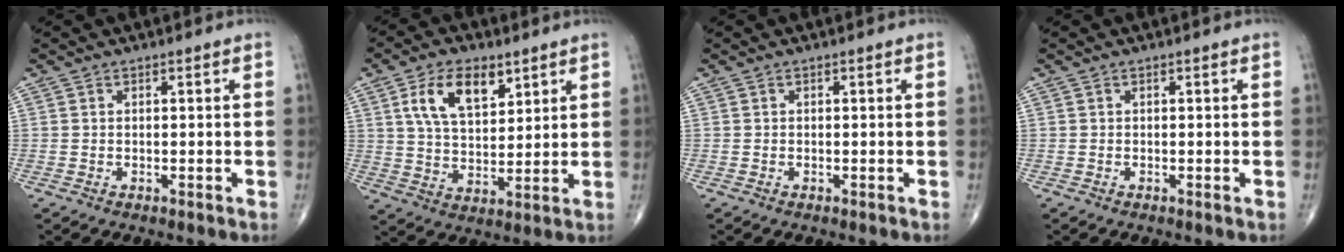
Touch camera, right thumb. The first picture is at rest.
{"total": 11.4, "force": [5.3, 6.2, 8.0], "torque": [-0.124, -0.020, 0.103]}
{"total": 0.0}
{"total": 0.0}